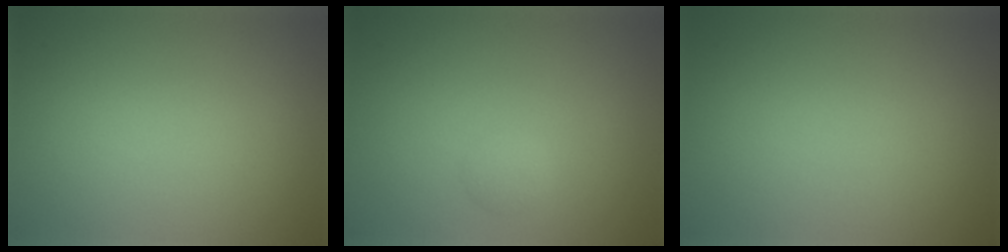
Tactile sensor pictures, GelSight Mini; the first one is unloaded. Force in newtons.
{"total": 0.9, "press": 0.9, "slide": 0.1}
{"total": 0.0}